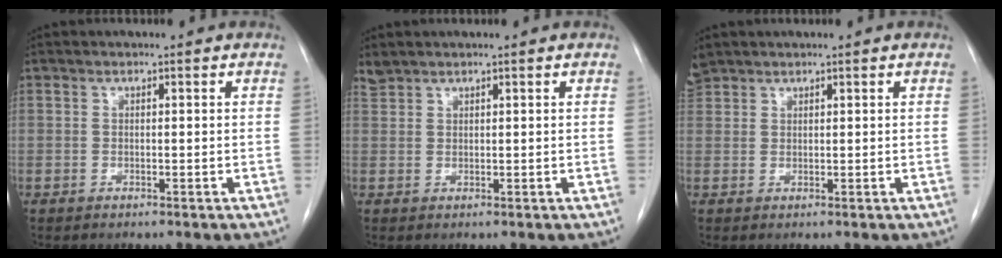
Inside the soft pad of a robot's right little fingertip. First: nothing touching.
{"total": 0.9, "force": [0.9, -0.1, -0.1], "torque": [-0.005, 0.006, 0.025]}
{"total": 2.5, "force": [2.1, 1.2, 0.3], "torque": [-0.016, 0.013, 0.046]}